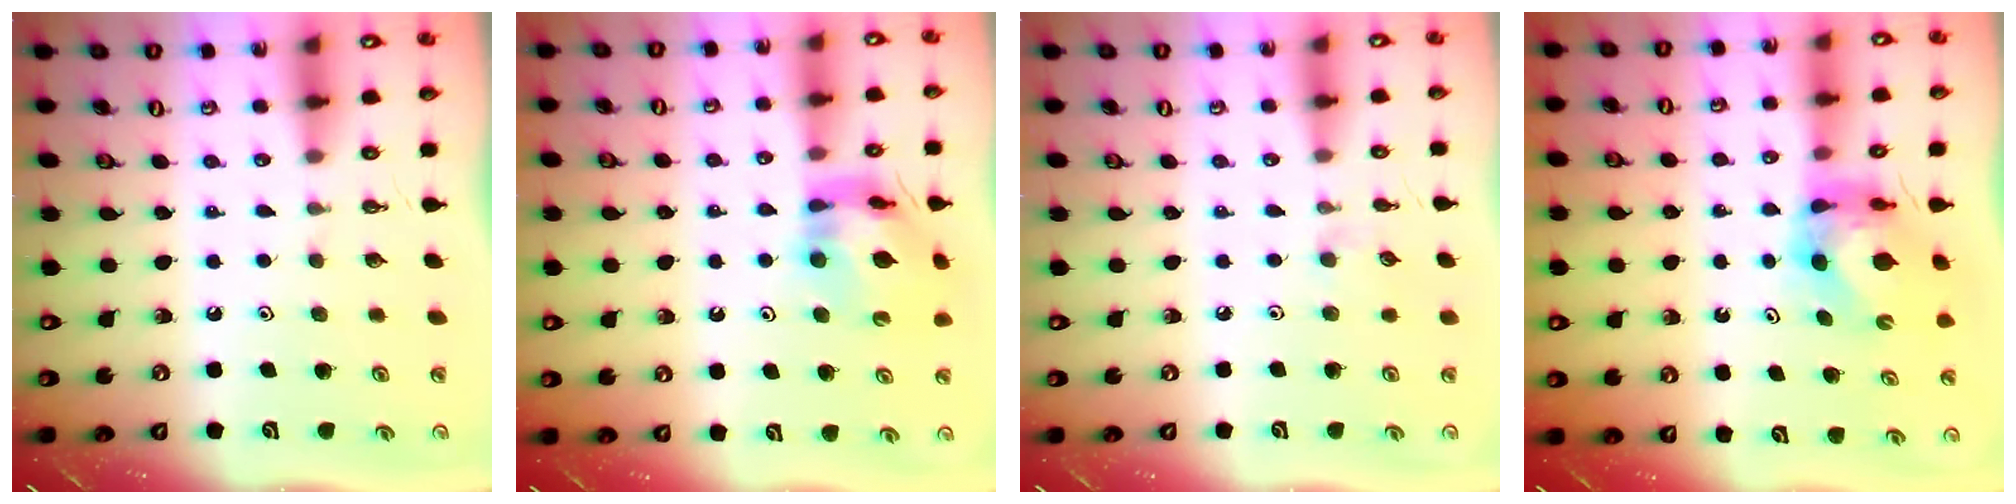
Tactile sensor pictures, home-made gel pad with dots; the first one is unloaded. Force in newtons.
{"total": 12.3, "press": 12.2, "slide": 1.5}
{"total": 2.6, "press": 2.6, "slide": 0.4}
{"total": 6.4, "press": 6.4, "slide": 0.6}